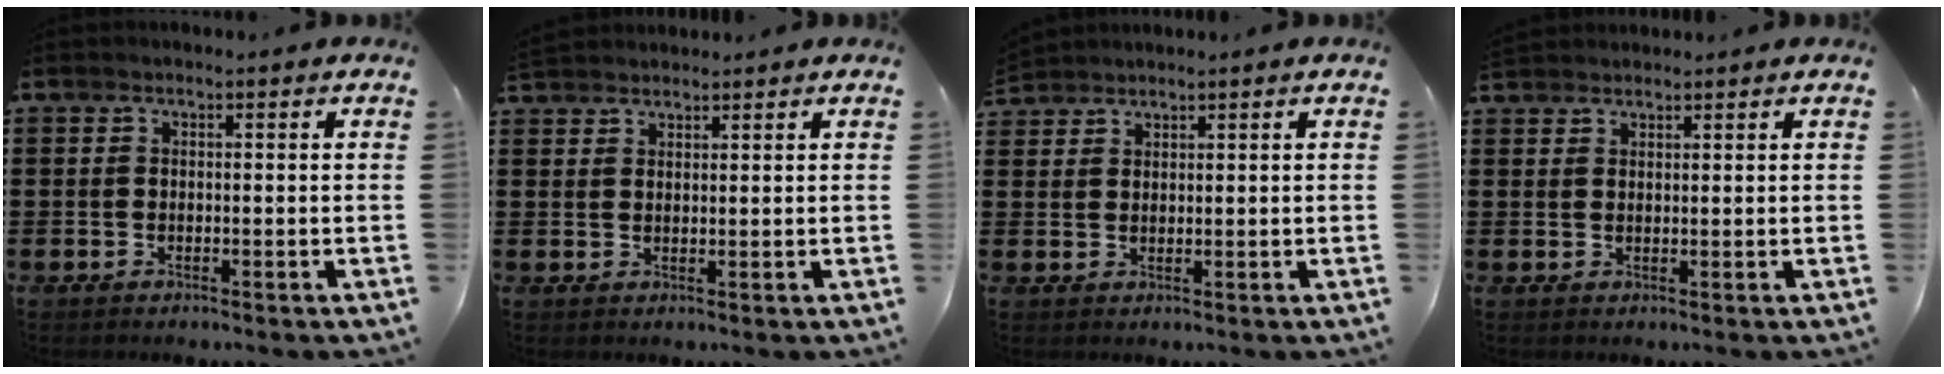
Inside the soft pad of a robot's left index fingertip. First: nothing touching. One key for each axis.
{"total": 1.8, "fx": 1.8, "fy": 0.2, "fz": -0.2, "tx": -0.001, "ty": 0.002, "tz": 0.037}
{"total": 1.8, "fx": 1.8, "fy": 0.1, "fz": -0.2, "tx": 0.000, "ty": 0.002, "tz": 0.036}
{"total": 1.5, "fx": 1.5, "fy": 0.1, "fz": -0.1, "tx": -0.001, "ty": 0.000, "tz": 0.029}